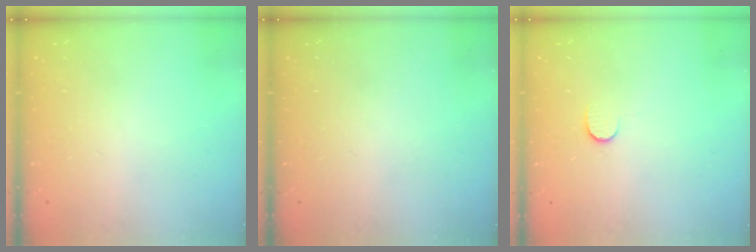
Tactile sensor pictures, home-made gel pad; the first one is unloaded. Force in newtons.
{"total": 0.0}
{"total": 6.3, "press": 6.3, "slide": 0.5}